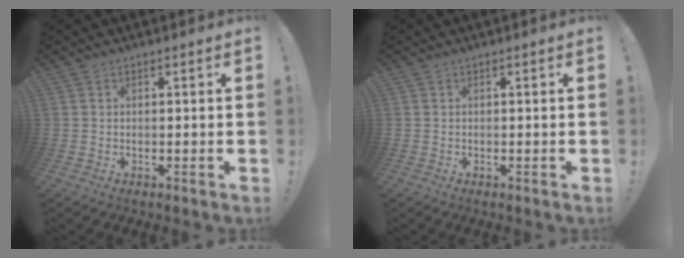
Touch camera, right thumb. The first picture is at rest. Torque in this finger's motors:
{"motor_torque": [0.00, 0.00, 0.00, 0.00, 0.00]}